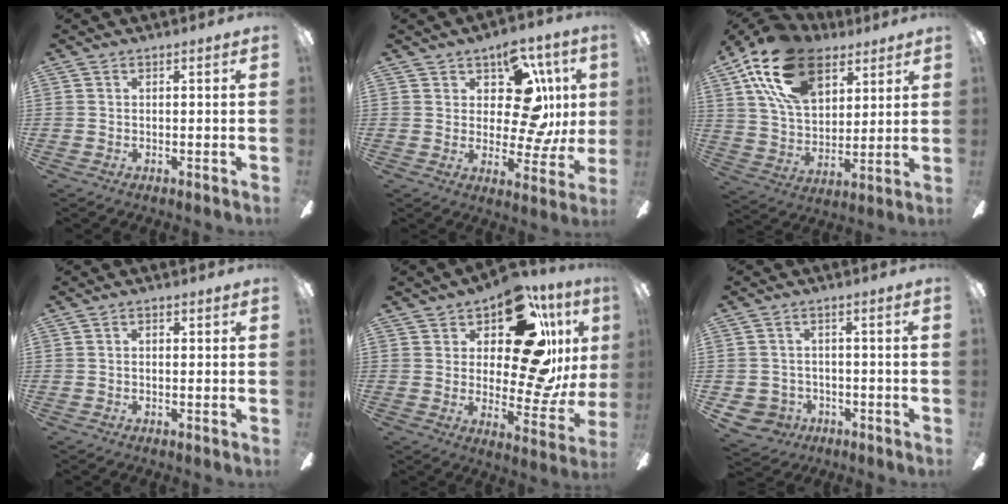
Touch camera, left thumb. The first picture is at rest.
{"total": 14.8, "force": [5.9, 8.0, 10.9], "torque": [-0.169, -0.030, 0.110]}
{"total": 20.6, "force": [11.4, 12.5, 11.8], "torque": [-0.220, -0.032, 0.208]}
{"total": 1.4, "force": [0.0, 0.8, 1.1], "torque": [-0.015, 0.003, -0.003]}
{"total": 20.0, "force": [11.9, 7.6, 14.2], "torque": [-0.201, -0.096, 0.197]}
{"total": 5.3, "force": [-1.9, 4.9, 1.2], "torque": [-0.055, 0.005, -0.037]}